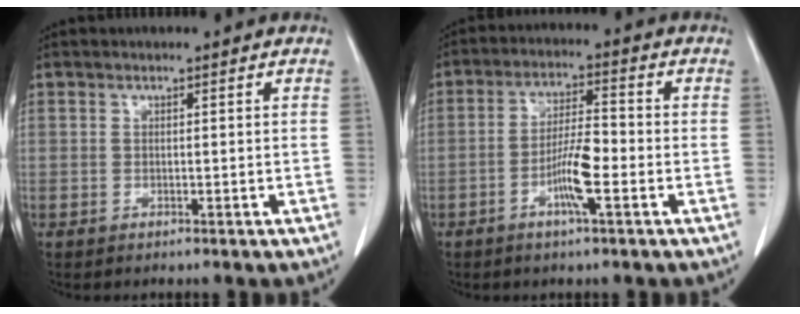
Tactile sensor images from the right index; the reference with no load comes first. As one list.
[{"total": 6.8, "force": [-2.5, 0.7, 6.3], "torque": [-0.121, 0.001, -0.048]}]